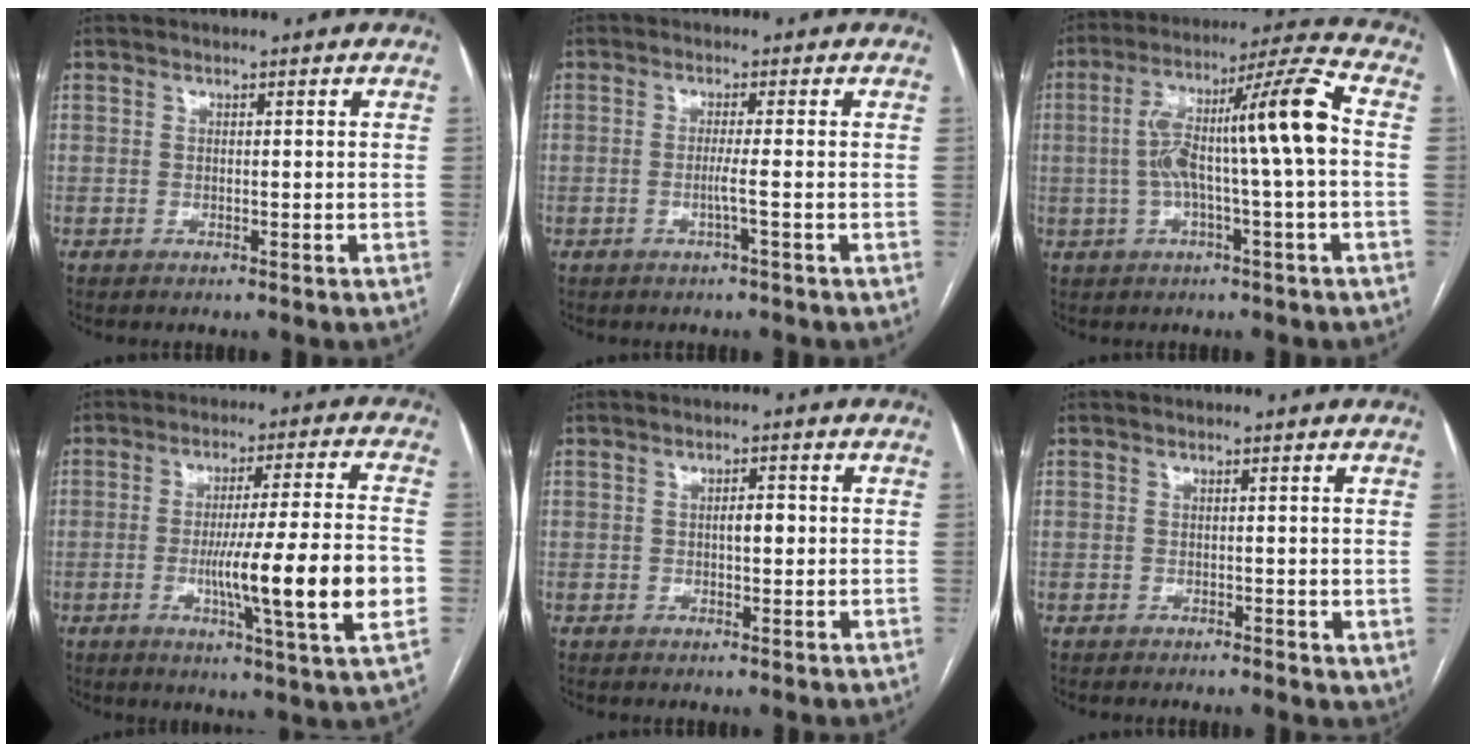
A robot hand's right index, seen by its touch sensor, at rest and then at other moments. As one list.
[{"total": 2.3, "force": [-0.8, -0.9, 2.0], "torque": [-0.036, -0.002, -0.017]}, {"total": 13.8, "force": [-0.1, 0.4, 13.8], "torque": [-0.237, 0.037, -0.006]}, {"total": 15.7, "force": [-3.1, -0.8, 15.4], "torque": [-0.244, -0.016, -0.054]}, {"total": 2.3, "force": [0.0, 0.8, 2.1], "torque": [-0.033, 0.003, 0.001]}, {"total": 1.7, "force": [-0.4, 1.0, 1.3], "torque": [-0.009, -0.001, -0.006]}]